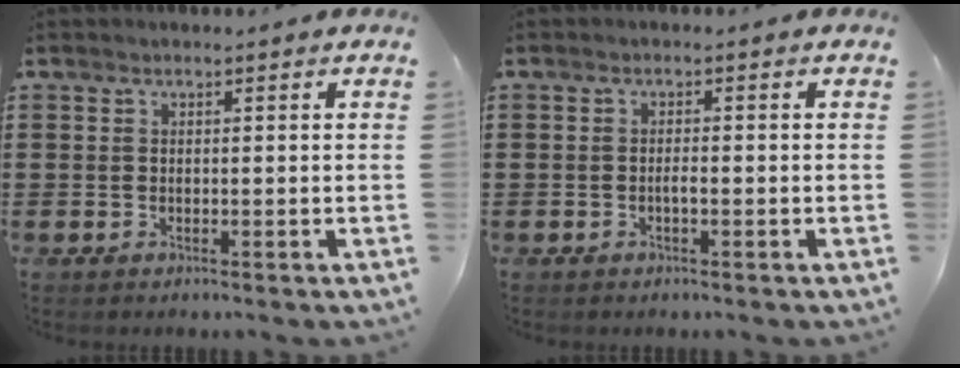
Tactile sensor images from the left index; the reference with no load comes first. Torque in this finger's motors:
{"motor_torque": [0.14, 0.16, 0.02, 0.01]}